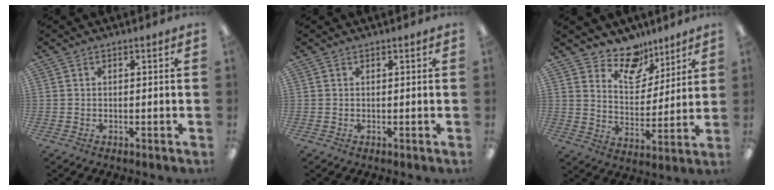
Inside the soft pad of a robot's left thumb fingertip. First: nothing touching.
{"total": 0.0}
{"total": 12.0, "force": [9.8, 6.0, 3.7], "torque": [-0.064, -0.063, 0.183]}